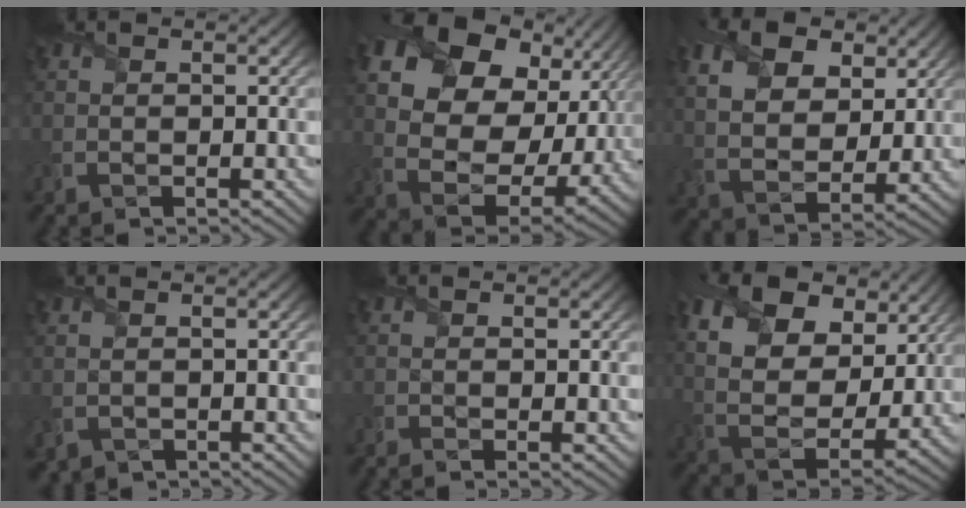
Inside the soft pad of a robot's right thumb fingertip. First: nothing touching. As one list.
[{"total": 19.0, "force": [5.8, 12.5, 13.1], "torque": [-0.281, 0.014, 0.126]}, {"total": 12.9, "force": [6.2, 7.6, 8.3], "torque": [-0.199, 0.011, 0.097]}, {"total": 0.8, "force": [-0.4, 0.7, 0.2], "torque": [-0.017, -0.006, -0.005]}, {"total": 0.9, "force": [-0.7, -0.1, 0.6], "torque": [-0.018, -0.004, -0.015]}, {"total": 17.8, "force": [8.9, 10.9, 10.9], "torque": [-0.254, 0.033, 0.155]}]